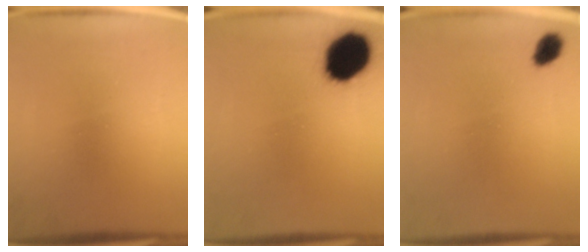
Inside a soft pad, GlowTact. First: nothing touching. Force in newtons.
{"total": 13.4}
{"total": 3.0}